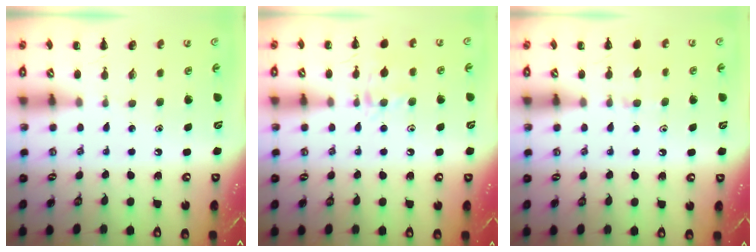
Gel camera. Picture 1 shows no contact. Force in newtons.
{"total": 9.7, "press": 9.6, "slide": 1.0}
{"total": 6.4, "press": 6.0, "slide": 2.2}